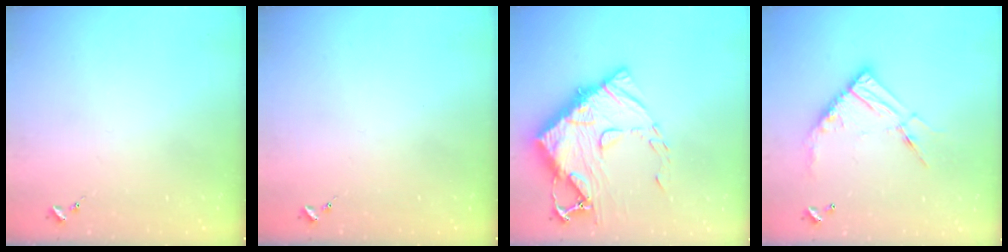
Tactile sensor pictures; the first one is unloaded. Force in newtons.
{"total": 0.0}
{"total": 17.4, "press": 17.4, "slide": 1.6}
{"total": 14.1, "press": 14.0, "slide": 1.4}